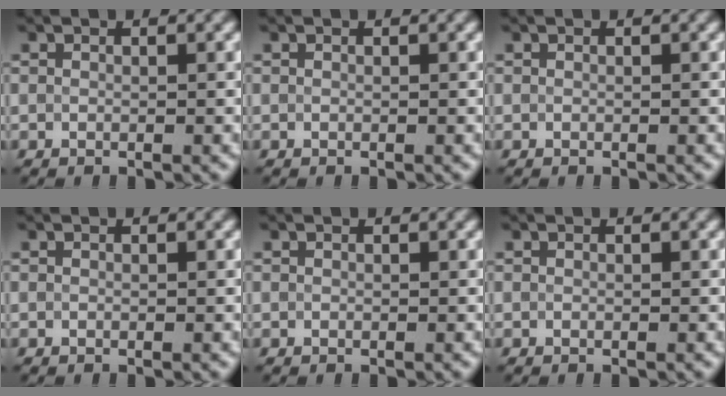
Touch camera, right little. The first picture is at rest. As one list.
[{"total": 0.0}, {"total": 0.0}, {"total": 0.0}, {"total": 0.0}, {"total": 0.0}]